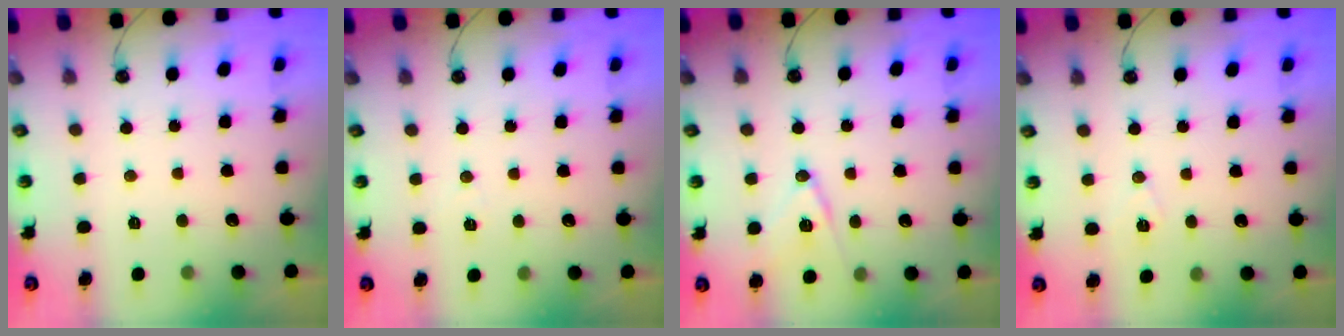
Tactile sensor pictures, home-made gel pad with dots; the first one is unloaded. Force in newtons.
{"total": 4.8, "press": 4.4, "slide": 1.9}
{"total": 12.1, "press": 11.7, "slide": 3.1}
{"total": 6.6, "press": 5.2, "slide": 4.1}